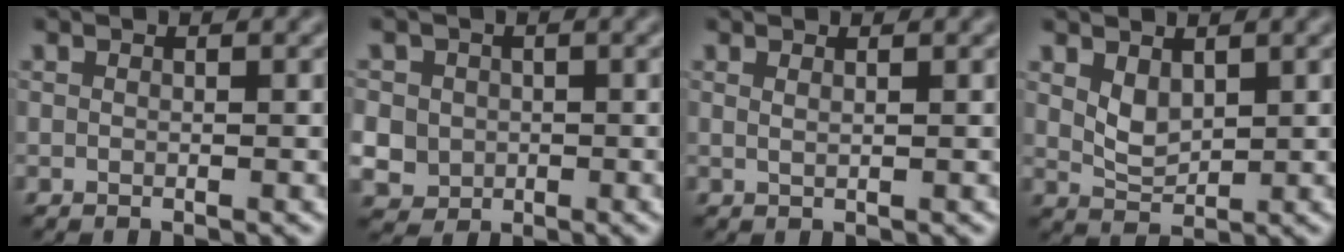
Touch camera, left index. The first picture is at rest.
{"total": 5.6, "force": [0.5, 5.1, 2.1], "torque": [-0.061, 0.022, -0.001]}
{"total": 0.6, "force": [0.5, 0.0, 0.4], "torque": [-0.009, -0.003, 0.003]}
{"total": 2.1, "force": [1.0, 1.2, 1.4], "torque": [-0.033, -0.008, 0.022]}